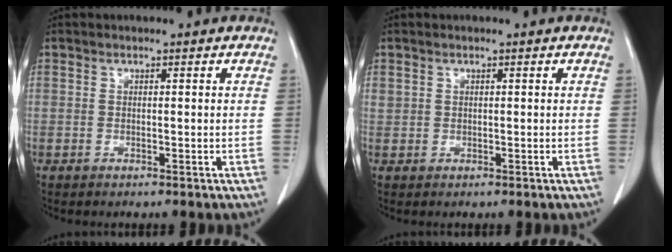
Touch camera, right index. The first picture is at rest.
{"total": 1.0, "force": [0.5, 0.9, 0.2], "torque": [0.007, 0.013, 0.009]}